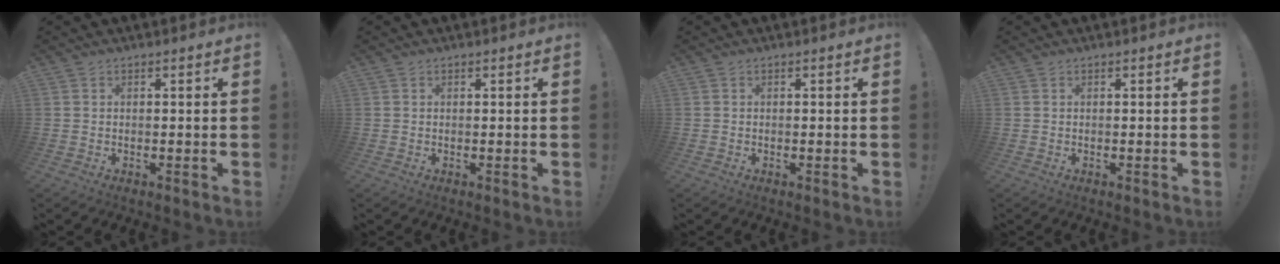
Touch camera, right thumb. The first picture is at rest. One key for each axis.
{"total": 0.0}
{"total": 0.0}
{"total": 0.0}